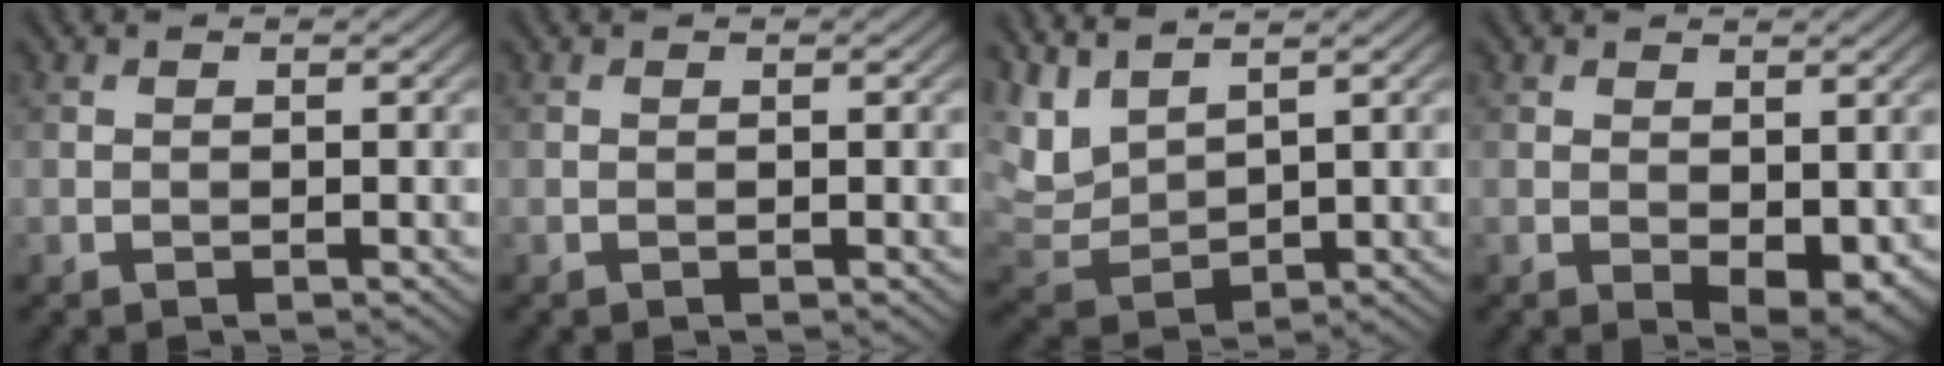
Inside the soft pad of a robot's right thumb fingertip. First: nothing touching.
{"total": 0.0}
{"total": 6.0, "force": [4.7, 1.9, 3.3], "torque": [-0.094, 0.003, 0.102]}
{"total": 3.6, "force": [0.0, 1.9, 3.0], "torque": [-0.047, -0.008, 0.007]}